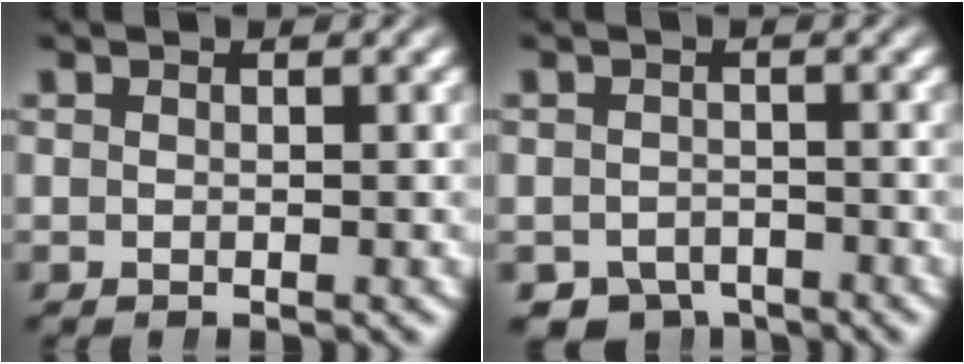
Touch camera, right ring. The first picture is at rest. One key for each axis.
{"total": 5.2, "fx": -4.4, "fy": 2.7, "fz": 0.9, "tx": -0.010, "ty": -0.024, "tz": -0.066}